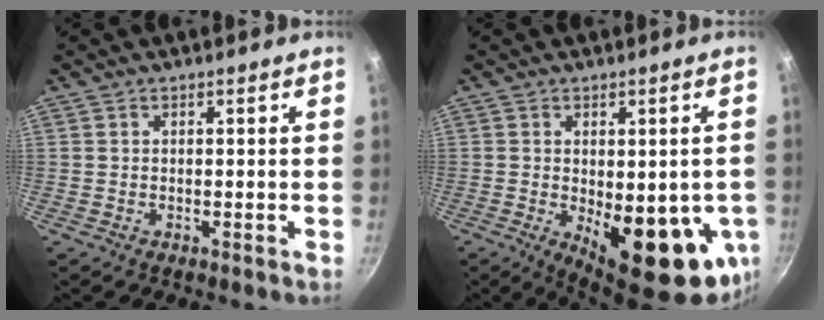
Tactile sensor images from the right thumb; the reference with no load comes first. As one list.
[{"total": 17.3, "force": [-3.4, 7.1, 15.4], "torque": [-0.167, -0.021, -0.029]}]